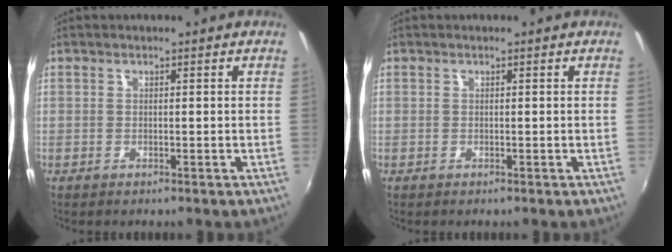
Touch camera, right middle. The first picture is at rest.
{"total": 0.0}